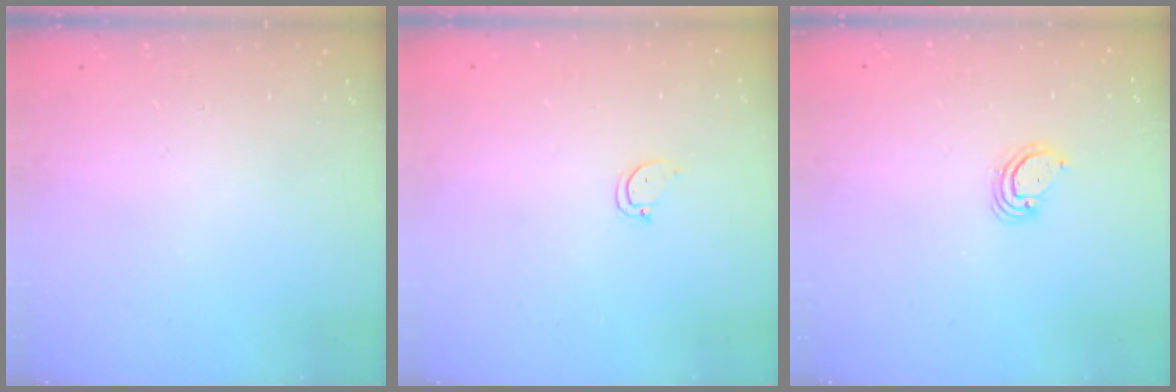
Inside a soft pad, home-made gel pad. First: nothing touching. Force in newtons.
{"total": 3.1, "press": 3.1, "slide": 0.2}
{"total": 2.9, "press": 2.9, "slide": 0.2}